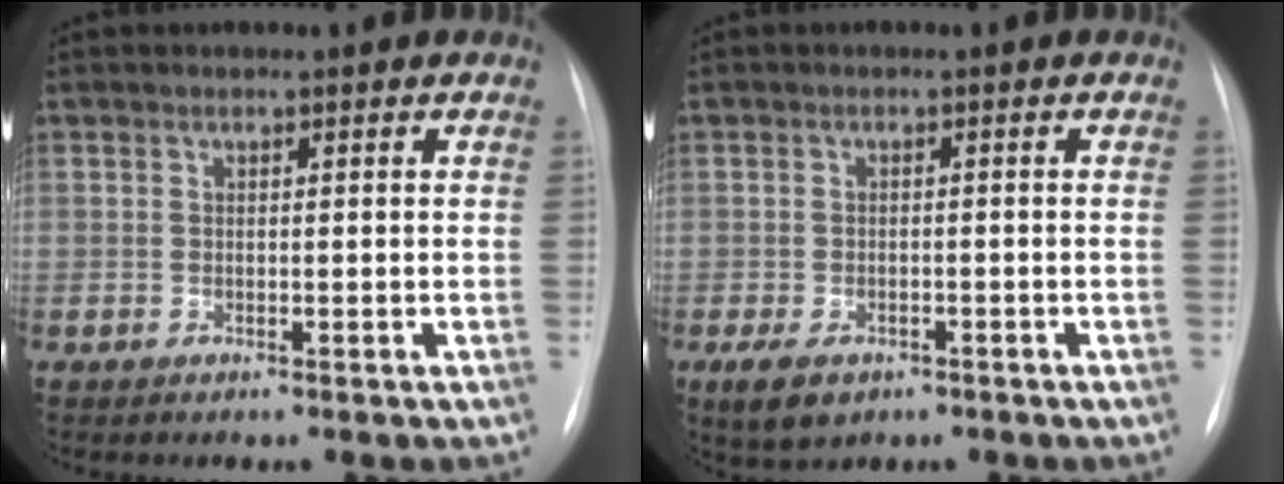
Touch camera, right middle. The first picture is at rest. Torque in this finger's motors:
{"motor_torque": [0.61, -0.60, 0.26, 0.05]}